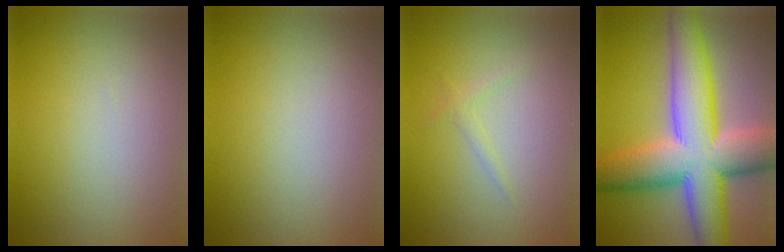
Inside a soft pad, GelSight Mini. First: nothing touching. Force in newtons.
{"total": 0.0}
{"total": 0.8, "press": 0.8, "slide": 0.0}
{"total": 13.1, "press": 13.1, "slide": 0.5}